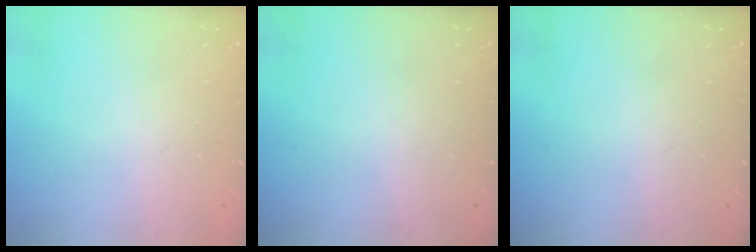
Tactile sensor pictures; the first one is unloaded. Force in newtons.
{"total": 0.0}
{"total": 0.0}